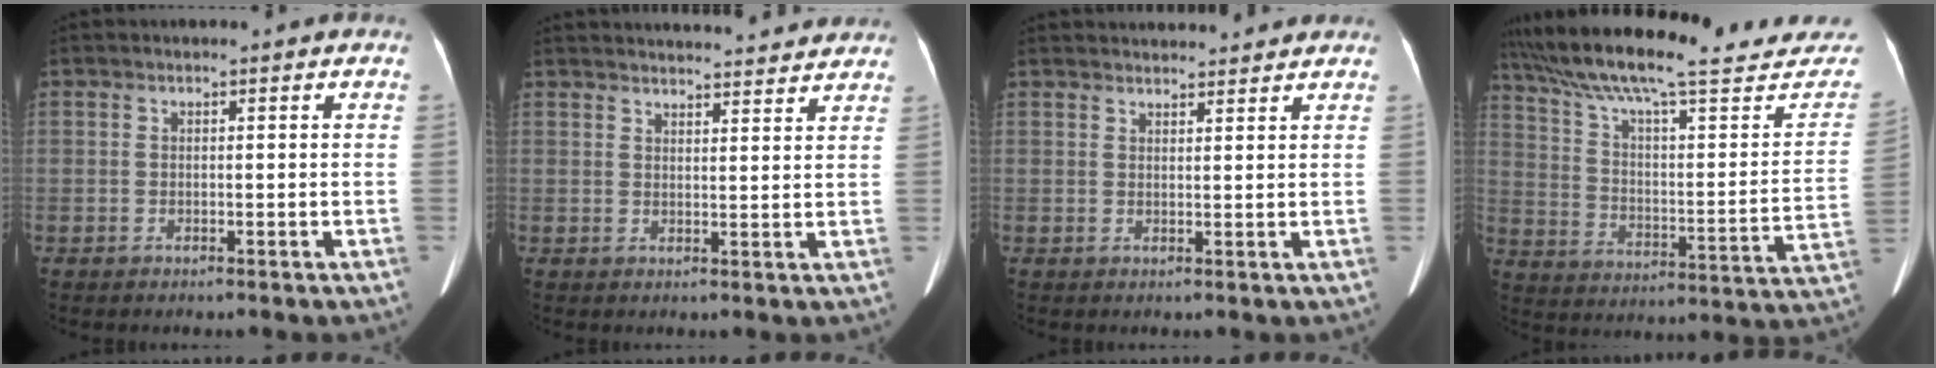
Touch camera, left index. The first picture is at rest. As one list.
[{"total": 18.1, "force": [17.3, 2.3, 4.8], "torque": [-0.059, 0.010, 0.219]}, {"total": 9.4, "force": [9.1, 1.4, 2.2], "torque": [-0.018, 0.017, 0.111]}, {"total": 29.9, "force": [26.0, 3.8, 14.1], "torque": [-0.223, -0.062, 0.352]}]